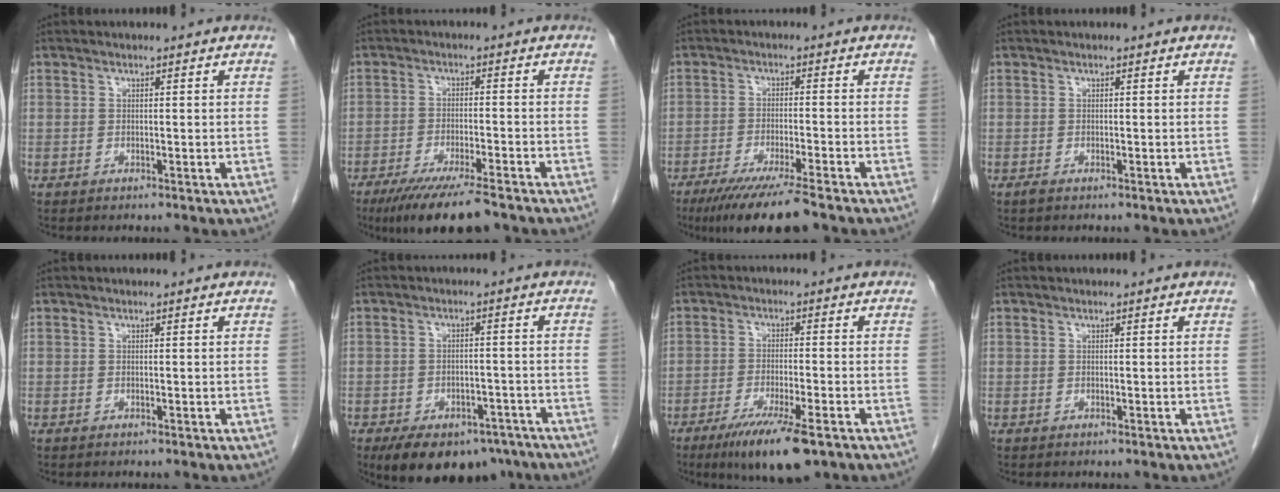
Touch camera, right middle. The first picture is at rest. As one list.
[{"total": 10.5, "force": [-8.0, 1.4, 6.7], "torque": [-0.107, -0.023, -0.128]}, {"total": 9.7, "force": [-7.2, 0.3, 6.4], "torque": [-0.102, -0.025, -0.118]}, {"total": 0.5, "force": [-0.4, 0.1, 0.3], "torque": [-0.010, -0.001, -0.006]}, {"total": 0.0}, {"total": 13.8, "force": [-9.6, 7.5, 6.5], "torque": [-0.113, 0.002, -0.130]}, {"total": 10.2, "force": [-6.5, 1.5, 7.7], "torque": [-0.130, -0.023, -0.103]}, {"total": 0.0}]